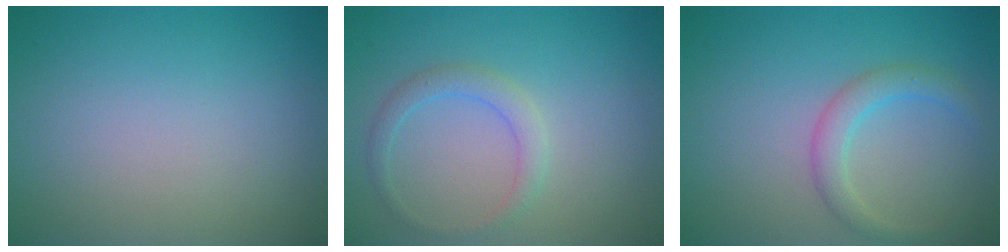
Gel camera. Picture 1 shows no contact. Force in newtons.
{"total": 1.9, "press": 1.9, "slide": 0.1}
{"total": 2.3, "press": 2.3, "slide": 0.0}